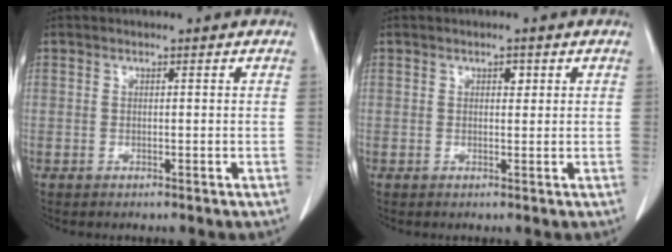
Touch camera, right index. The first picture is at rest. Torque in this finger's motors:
{"motor_torque": [0.02, 0.04, 0.00, 0.00]}